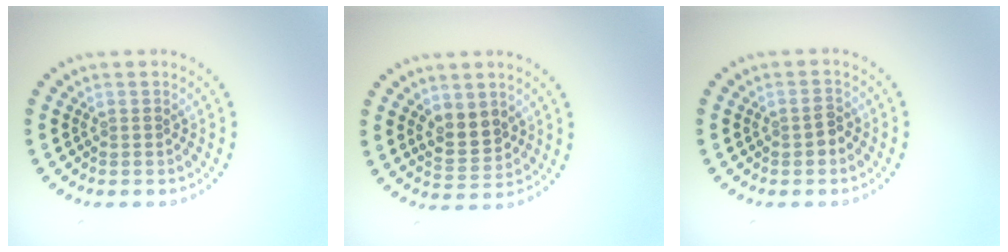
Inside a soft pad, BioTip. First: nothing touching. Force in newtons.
{"total": 2.8, "press": 2.7, "slide": 0.9}
{"total": 1.3, "press": 1.2, "slide": 0.3}